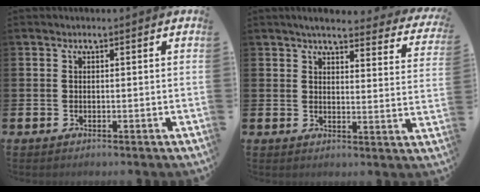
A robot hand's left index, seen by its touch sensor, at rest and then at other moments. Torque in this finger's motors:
{"motor_torque": [0.98, -1.16, 0.13, 0.05]}